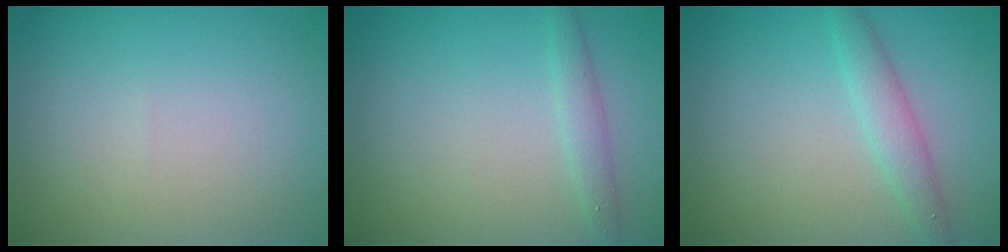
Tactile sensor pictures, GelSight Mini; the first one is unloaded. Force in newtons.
{"total": 1.5, "press": 1.5, "slide": 0.0}
{"total": 2.3, "press": 2.3, "slide": 0.0}